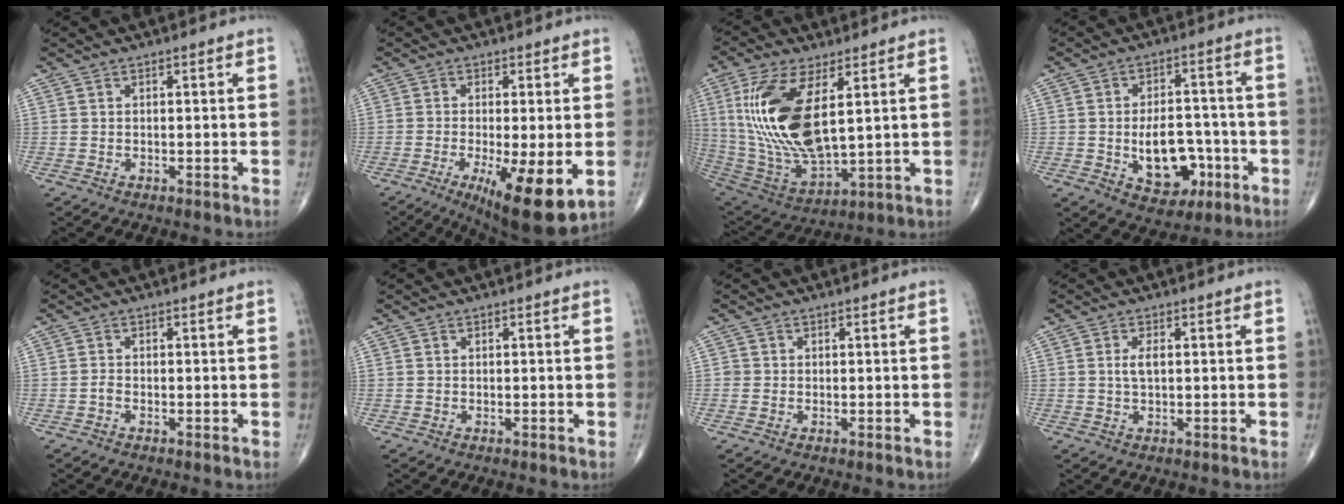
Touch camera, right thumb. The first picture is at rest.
{"total": 13.6, "force": [-4.0, 3.5, 12.6], "torque": [-0.187, -0.025, -0.052]}
{"total": 20.3, "force": [4.8, 8.7, 17.8], "torque": [-0.369, -0.028, 0.103]}
{"total": 11.9, "force": [-3.1, 7.6, 8.7], "torque": [-0.098, 0.025, -0.034]}
{"total": 0.8, "force": [-0.4, 0.4, 0.5], "torque": [-0.009, 0.001, -0.012]}
{"total": 0.0}
{"total": 0.7, "force": [-0.1, 0.7, 0.1], "torque": [0.003, 0.004, -0.003]}
{"total": 2.4, "force": [0.3, 1.0, 2.2], "torque": [-0.044, 0.000, 0.006]}